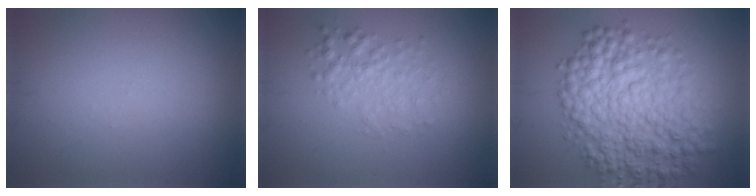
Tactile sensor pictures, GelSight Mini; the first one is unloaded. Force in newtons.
{"total": 2.5, "press": 2.5, "slide": 0.0}
{"total": 9.0, "press": 9.0, "slide": 0.1}